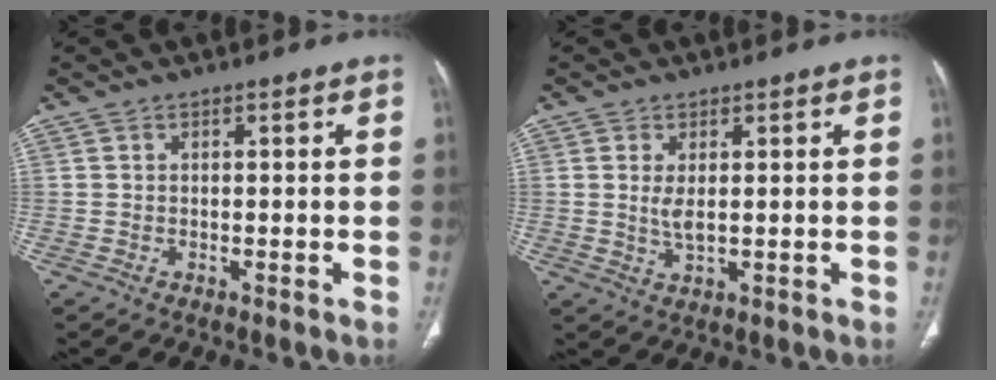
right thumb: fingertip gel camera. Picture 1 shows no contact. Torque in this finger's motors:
{"motor_torque": [-0.47, 0.30, 0.06, 0.73, 0.02]}